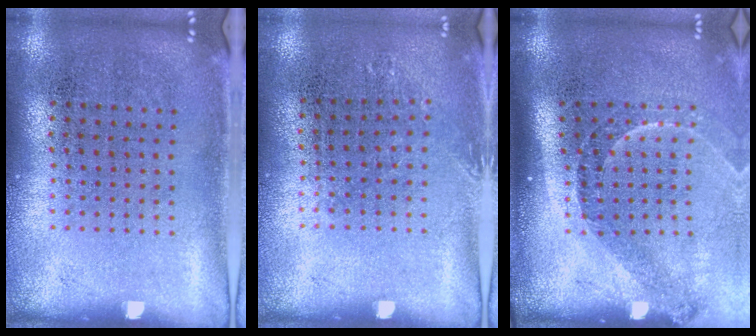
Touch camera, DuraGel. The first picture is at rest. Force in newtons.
{"total": 0.8, "press": 0.8, "slide": 0.1}
{"total": 1.6, "press": 1.3, "slide": 0.9}